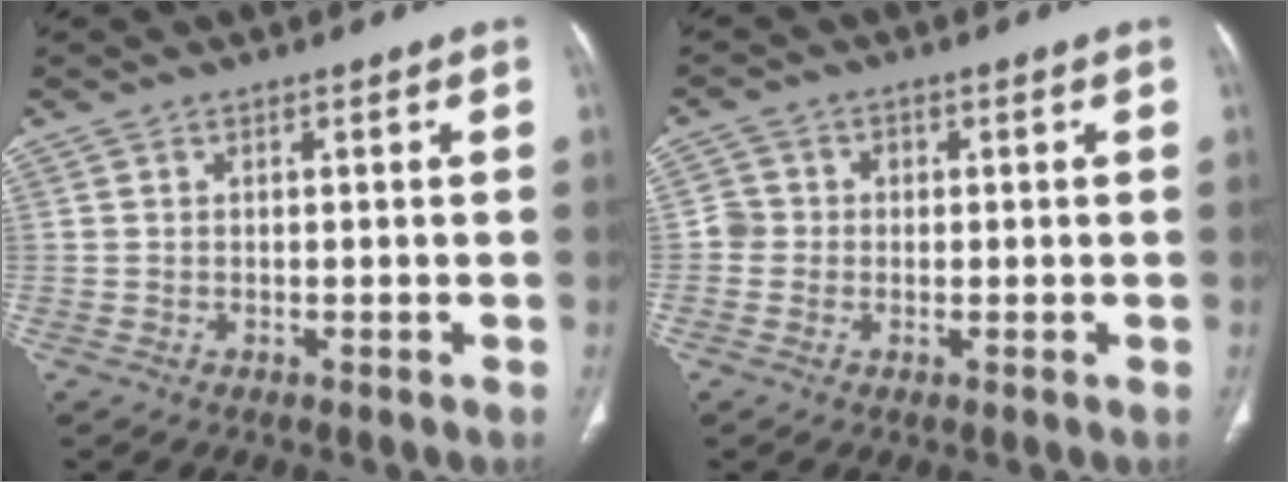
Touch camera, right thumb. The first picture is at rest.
{"total": 3.2, "force": [-0.2, 3.1, 0.6], "torque": [0.013, 0.010, -0.011]}